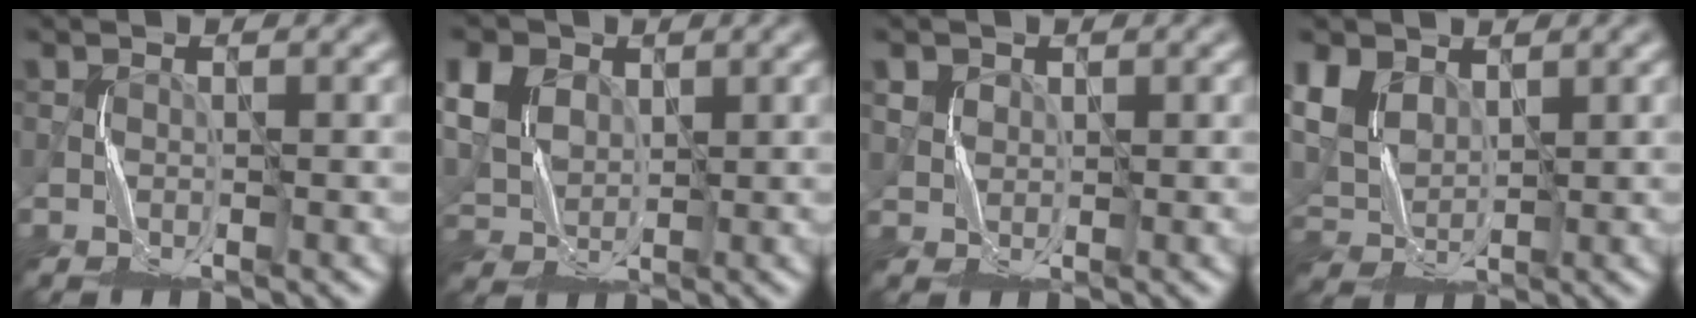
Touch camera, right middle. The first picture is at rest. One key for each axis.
{"total": 9.5, "fx": 4.2, "fy": 6.6, "fz": 5.3, "tx": -0.135, "ty": 0.027, "tz": 0.064}
{"total": 1.6, "fx": 1.0, "fy": 1.3, "fz": 0.2, "tx": -0.021, "ty": -0.007, "tz": 0.027}
{"total": 4.8, "fx": 2.8, "fy": 2.9, "fz": 2.7, "tx": -0.075, "ty": 0.002, "tz": 0.053}